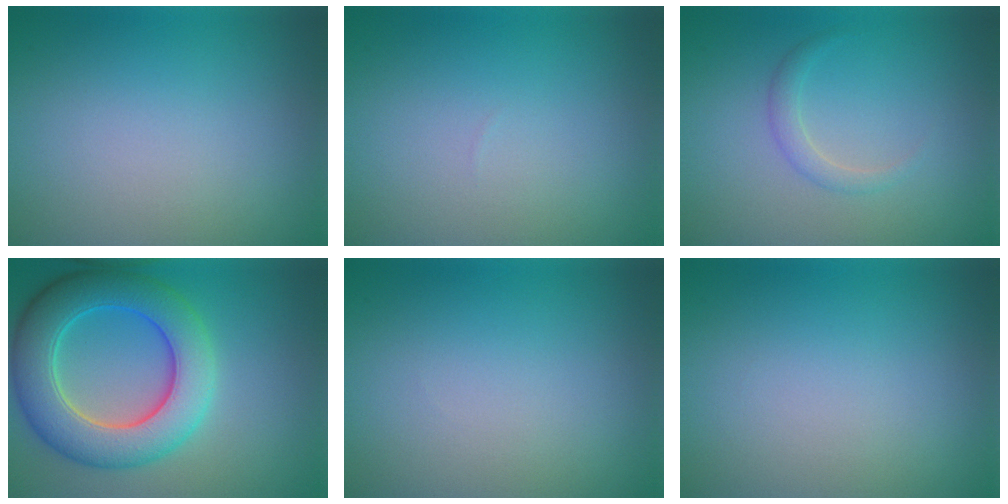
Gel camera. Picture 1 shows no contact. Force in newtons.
{"total": 0.0}
{"total": 1.3, "press": 1.2, "slide": 0.1}
{"total": 8.6, "press": 8.6, "slide": 0.3}
{"total": 0.0}
{"total": 0.0}